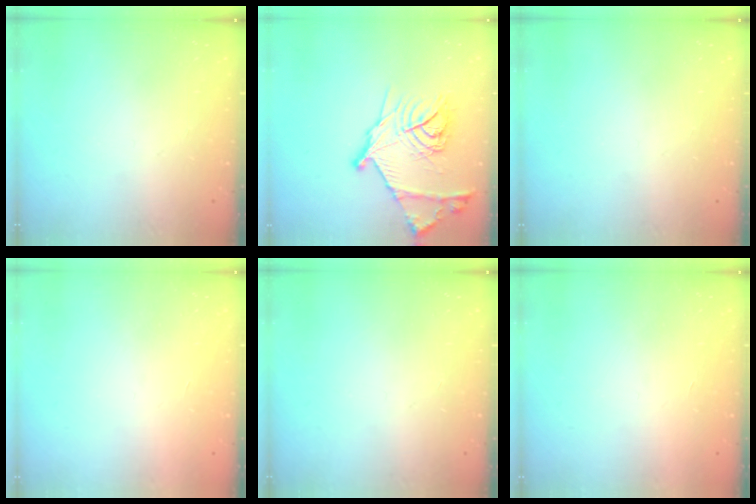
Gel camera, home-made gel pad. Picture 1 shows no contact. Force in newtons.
{"total": 19.6, "press": 19.5, "slide": 1.5}
{"total": 0.0}
{"total": 1.7, "press": 1.7, "slide": 0.1}
{"total": 0.0}
{"total": 1.7, "press": 1.7, "slide": 0.1}